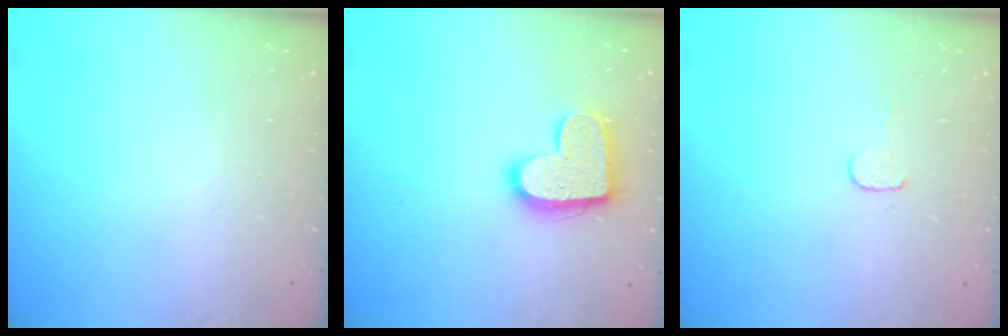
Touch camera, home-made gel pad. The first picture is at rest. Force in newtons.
{"total": 15.5, "press": 15.4, "slide": 1.0}
{"total": 3.5, "press": 3.5, "slide": 0.4}